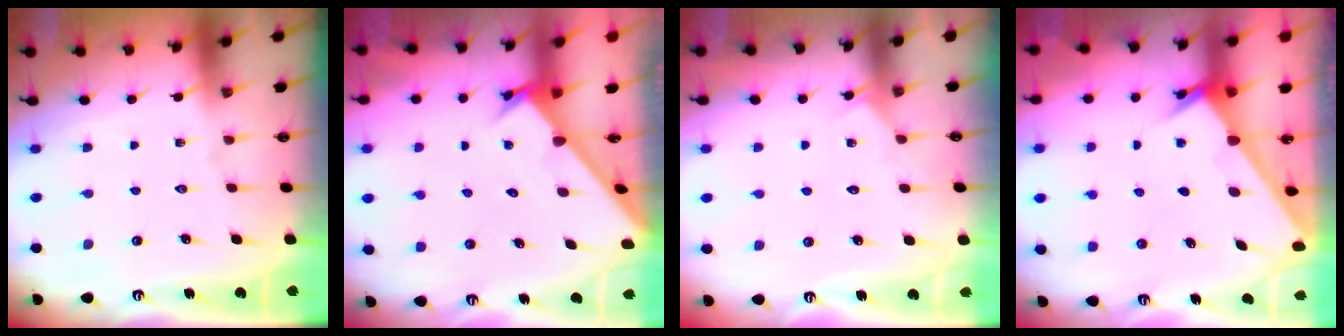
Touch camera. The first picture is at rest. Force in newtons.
{"total": 2.4, "press": 2.4, "slide": 0.1}
{"total": 4.3, "press": 4.3, "slide": 0.5}
{"total": 2.3, "press": 2.2, "slide": 0.2}